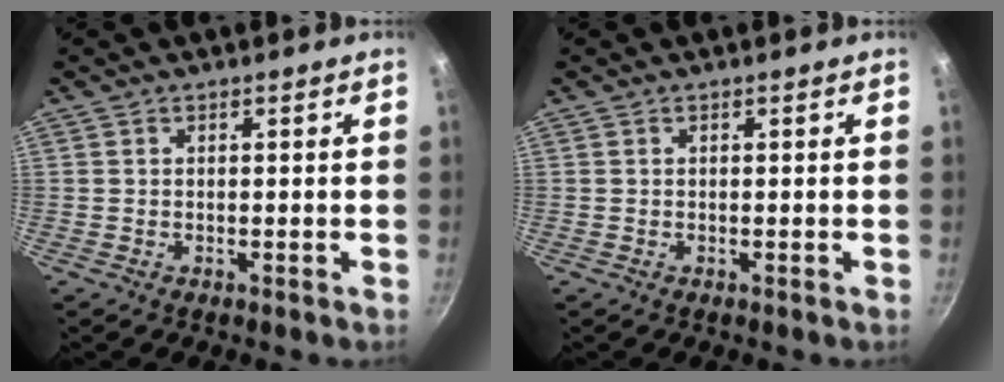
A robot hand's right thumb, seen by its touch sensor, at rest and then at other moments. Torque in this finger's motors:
{"motor_torque": [-0.01, 0.01, 0.00, 0.00, 0.00]}